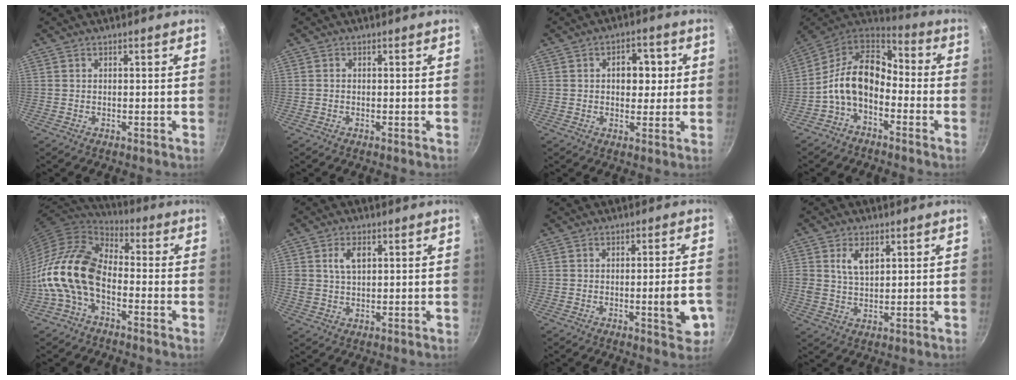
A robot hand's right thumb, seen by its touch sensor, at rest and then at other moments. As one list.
[{"total": 0.0}, {"total": 6.8, "force": [1.1, 4.8, 4.7], "torque": [-0.026, 0.002, 0.011]}, {"total": 13.6, "force": [-3.3, 9.0, 9.6], "torque": [-0.163, 0.057, -0.083]}, {"total": 15.0, "force": [-4.4, 9.2, 11.1], "torque": [-0.192, 0.048, -0.108]}, {"total": 4.7, "force": [1.5, 2.9, 3.3], "torque": [-0.049, -0.005, 0.030]}, {"total": 7.0, "force": [-2.0, 1.5, 6.6], "torque": [-0.080, 0.003, -0.023]}, {"total": 5.5, "force": [2.1, 3.3, 3.8], "torque": [-0.062, -0.011, 0.041]}]